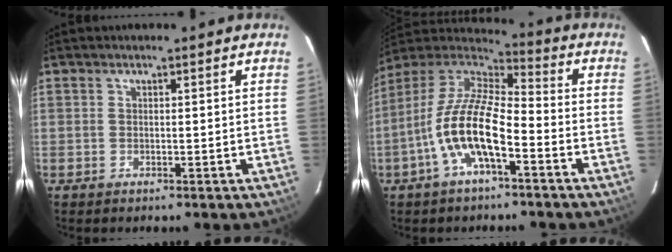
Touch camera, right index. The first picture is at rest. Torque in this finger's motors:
{"motor_torque": [1.56, -0.58, 1.05, 0.21]}